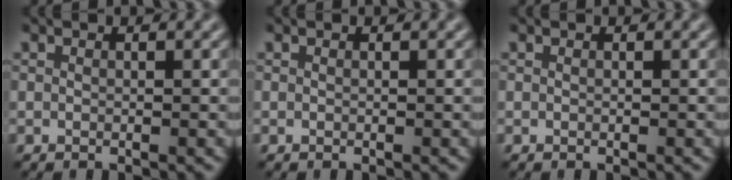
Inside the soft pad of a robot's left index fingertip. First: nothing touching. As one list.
[{"total": 0.0}, {"total": 0.0}]